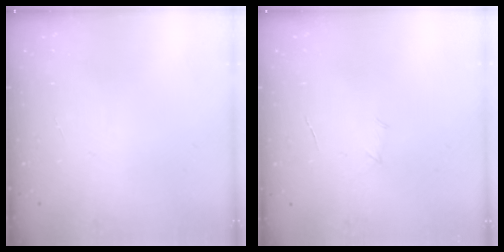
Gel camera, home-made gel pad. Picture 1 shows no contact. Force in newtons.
{"total": 3.0, "press": 2.9, "slide": 0.8}